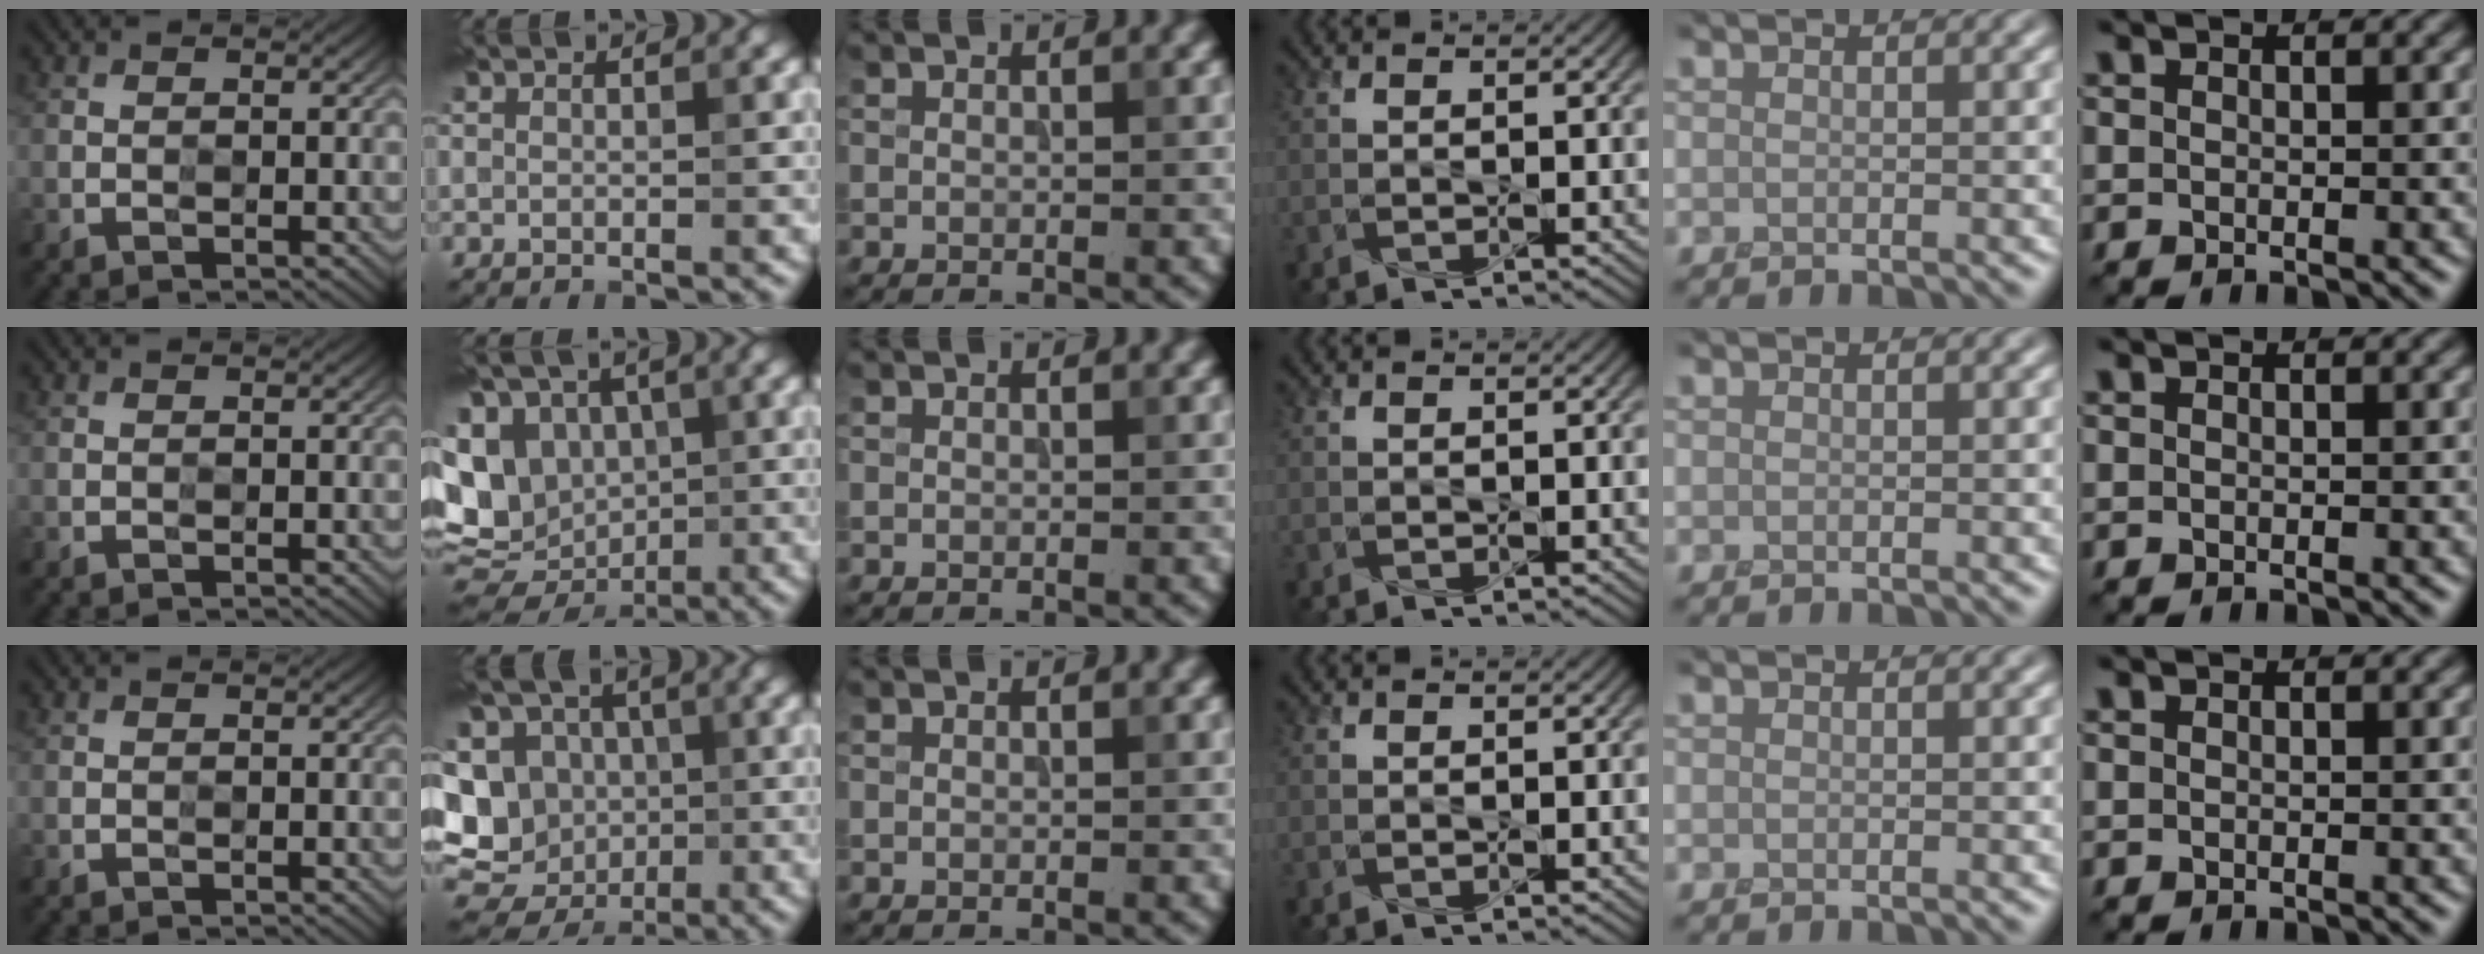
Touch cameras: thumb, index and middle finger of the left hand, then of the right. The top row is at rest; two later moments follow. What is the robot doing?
{"motion": "press", "object": "toy piano key"}